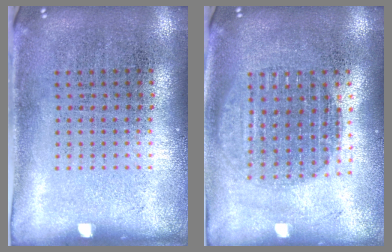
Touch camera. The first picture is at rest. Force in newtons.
{"total": 1.7, "press": 1.5, "slide": 0.9}